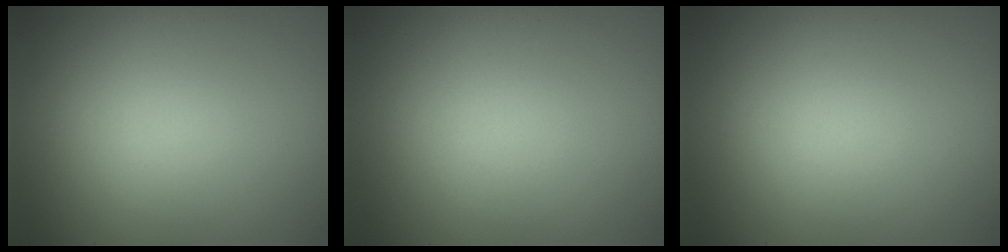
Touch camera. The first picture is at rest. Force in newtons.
{"total": 0.0}
{"total": 0.0}